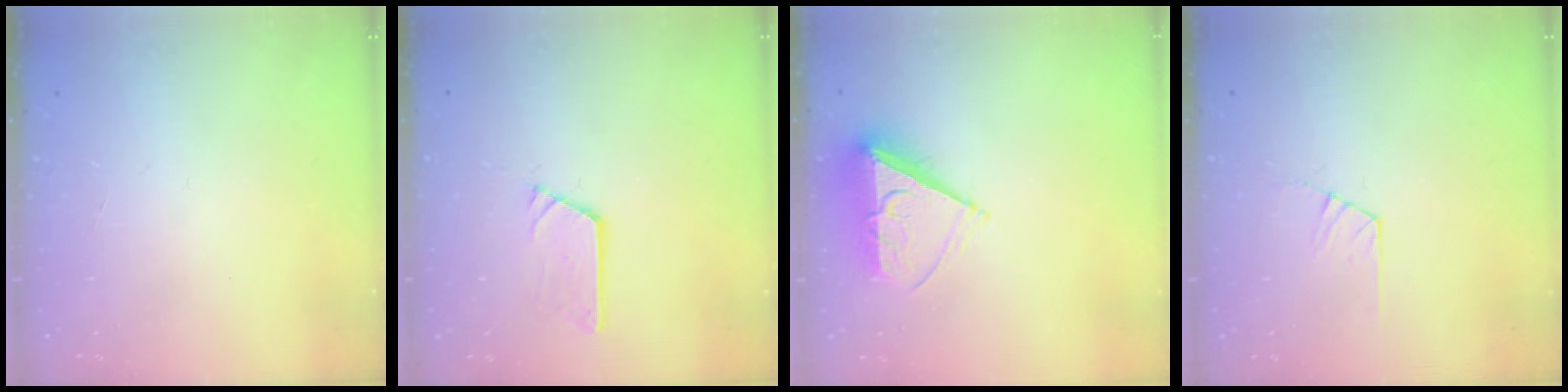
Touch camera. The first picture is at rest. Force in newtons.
{"total": 4.1, "press": 4.1, "slide": 0.2}
{"total": 7.0, "press": 7.0, "slide": 0.8}
{"total": 4.4, "press": 4.3, "slide": 0.6}